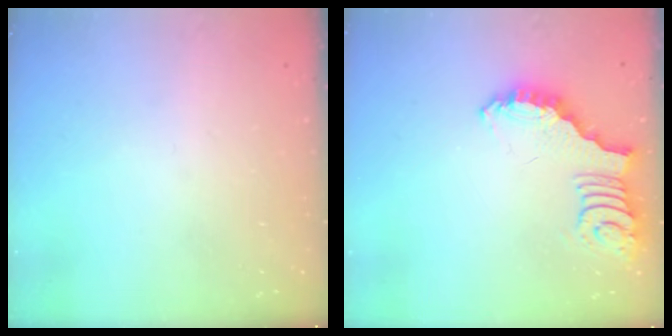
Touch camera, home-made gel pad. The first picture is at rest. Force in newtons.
{"total": 2.7, "press": 2.6, "slide": 0.6}